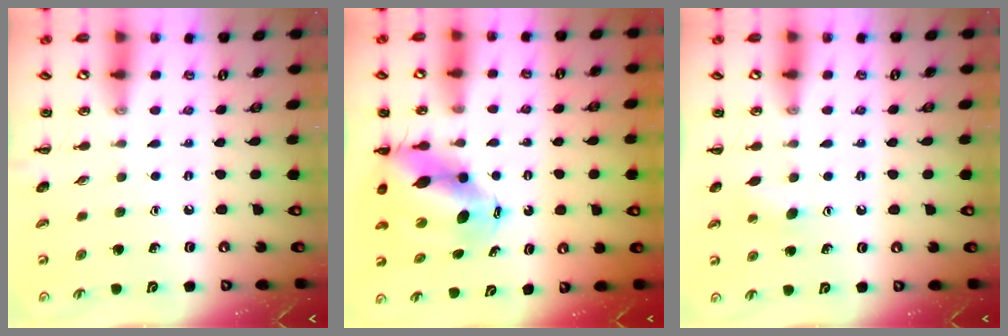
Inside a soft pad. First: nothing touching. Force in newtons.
{"total": 10.8, "press": 10.5, "slide": 2.6}
{"total": 4.7, "press": 4.6, "slide": 1.1}